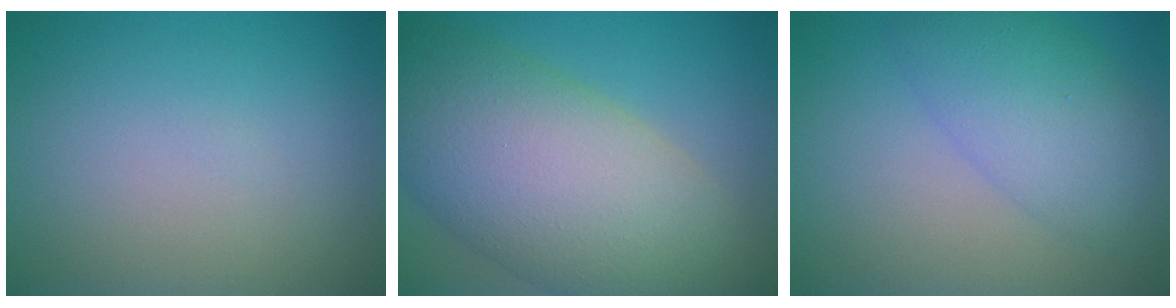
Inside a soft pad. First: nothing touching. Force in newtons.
{"total": 13.2, "press": 13.2, "slide": 0.8}
{"total": 5.5, "press": 5.5, "slide": 0.1}